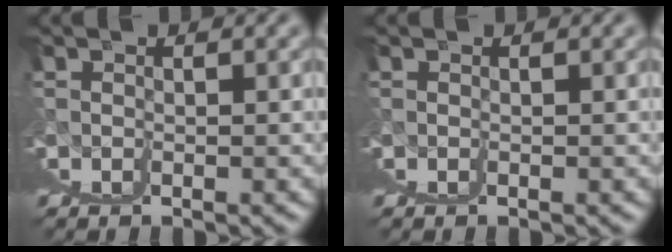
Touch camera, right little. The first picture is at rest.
{"total": 0.0}